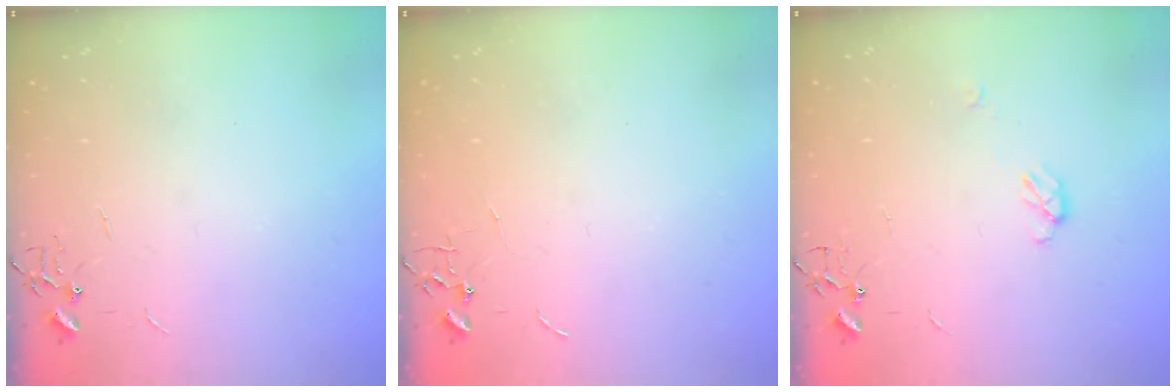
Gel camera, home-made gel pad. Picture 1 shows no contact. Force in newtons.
{"total": 0.0}
{"total": 3.9, "press": 3.9, "slide": 0.6}